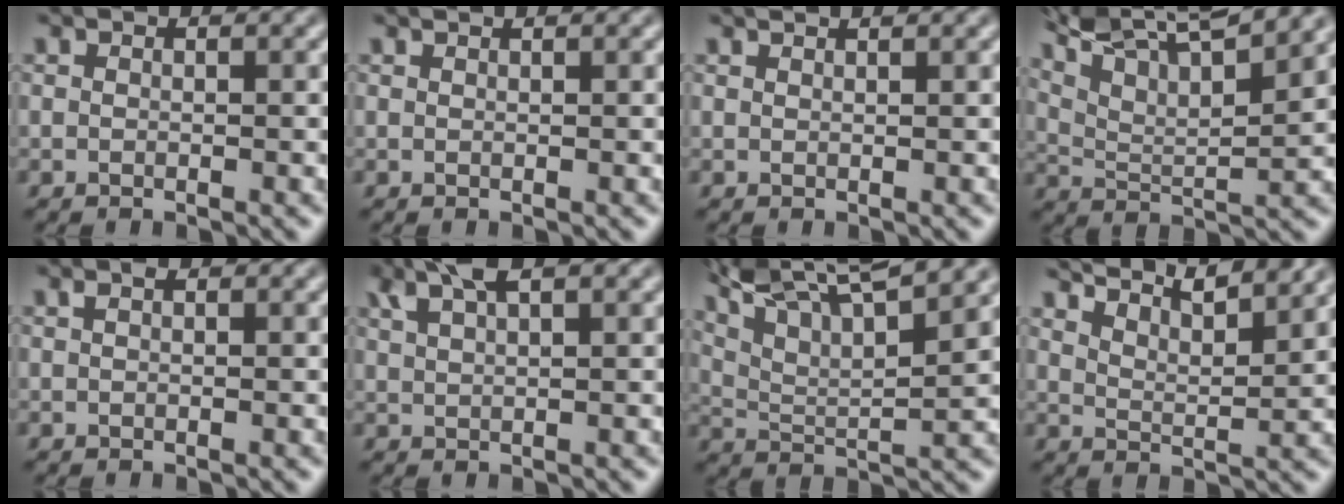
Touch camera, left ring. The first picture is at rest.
{"total": 1.2, "force": [1.0, 0.3, 0.5], "torque": [-0.002, 0.007, -0.002]}
{"total": 1.8, "force": [1.5, 0.5, 0.8], "torque": [-0.004, 0.016, 0.000]}
{"total": 10.4, "force": [7.8, 2.3, 6.5], "torque": [-0.130, 0.025, 0.116]}
{"total": 1.1, "force": [0.4, 0.6, 0.8], "torque": [-0.005, 0.002, 0.004]}
{"total": 4.4, "force": [2.6, 1.4, 3.2], "torque": [-0.057, 0.024, 0.043]}
{"total": 11.5, "force": [8.7, 2.7, 7.1], "torque": [-0.134, 0.033, 0.121]}
{"total": 7.1, "force": [6.0, 1.7, 3.5], "torque": [-0.045, 0.024, 0.063]}